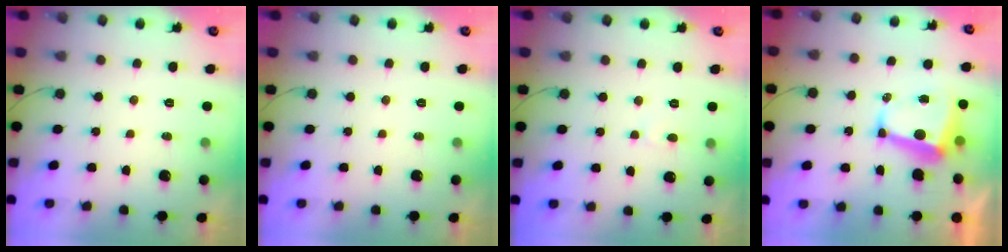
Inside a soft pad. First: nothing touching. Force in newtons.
{"total": 0.0}
{"total": 3.6, "press": 3.6, "slide": 0.3}
{"total": 7.1, "press": 7.1, "slide": 1.0}